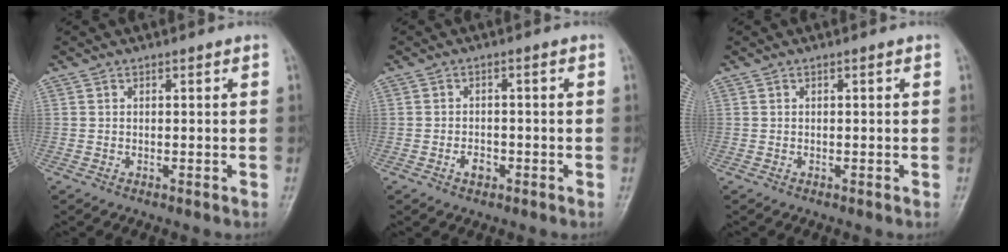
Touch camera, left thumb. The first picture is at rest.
{"total": 2.7, "force": [-1.3, 1.7, 1.6], "torque": [-0.023, 0.011, -0.021]}
{"total": 0.0}